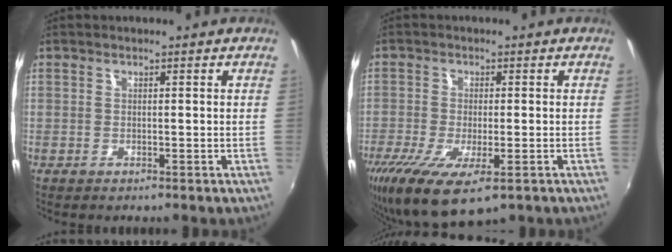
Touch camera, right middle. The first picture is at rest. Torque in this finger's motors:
{"motor_torque": [1.38, -0.76, 0.31, 0.21]}